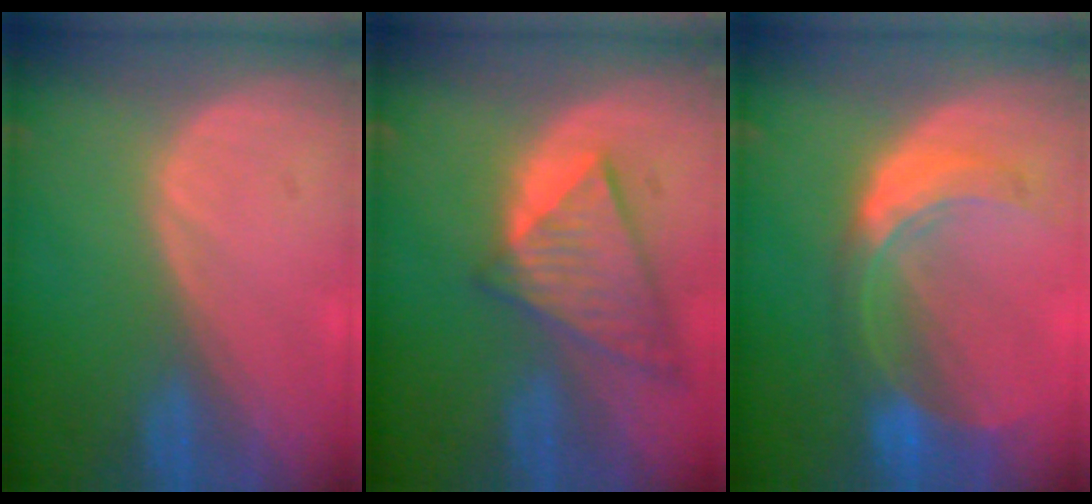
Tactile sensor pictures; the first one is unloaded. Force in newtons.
{"total": 8.8, "press": 7.6, "slide": 4.3}
{"total": 7.8, "press": 6.9, "slide": 3.6}